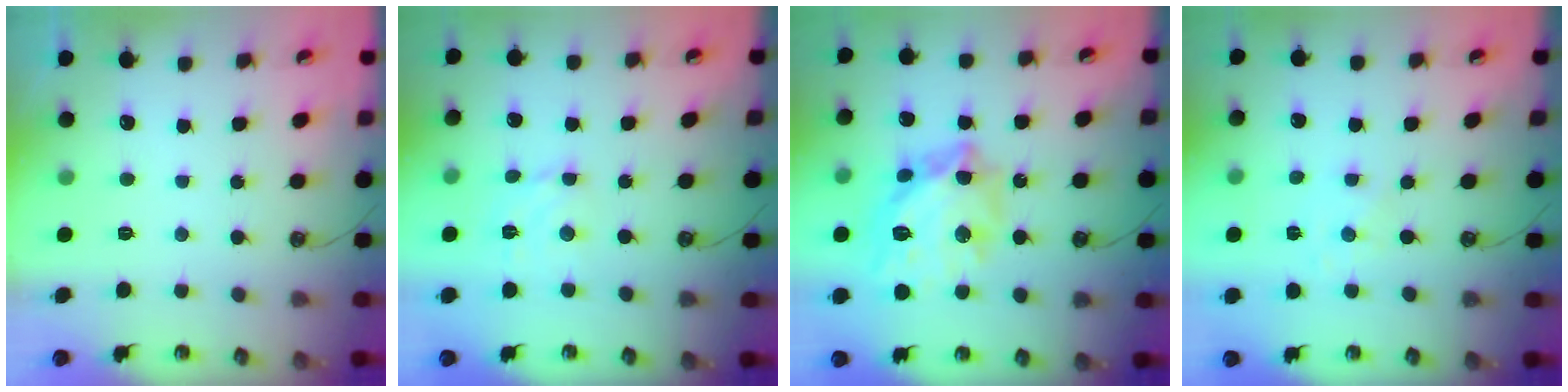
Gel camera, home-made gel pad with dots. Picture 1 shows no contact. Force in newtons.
{"total": 4.2, "press": 4.2, "slide": 0.4}
{"total": 19.8, "press": 19.7, "slide": 2.0}
{"total": 0.0}